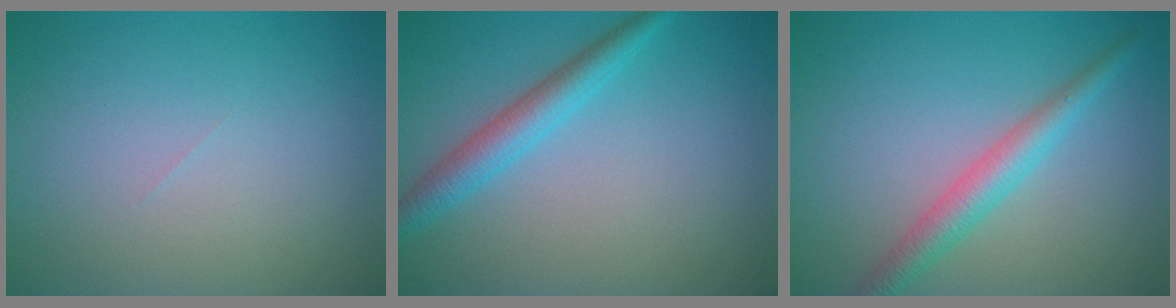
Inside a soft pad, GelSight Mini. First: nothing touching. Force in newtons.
{"total": 3.2, "press": 3.2, "slide": 0.0}
{"total": 3.2, "press": 3.2, "slide": 0.1}